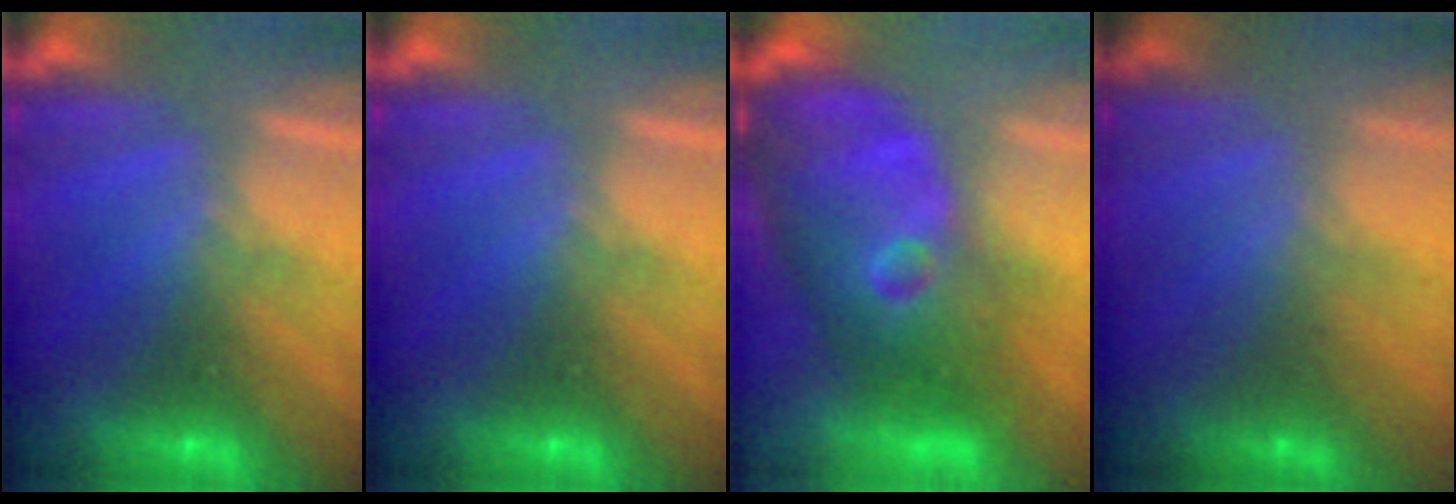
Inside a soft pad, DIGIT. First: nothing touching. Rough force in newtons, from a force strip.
{"total": 0.0}
{"total": 10.9}
{"total": 1.8}